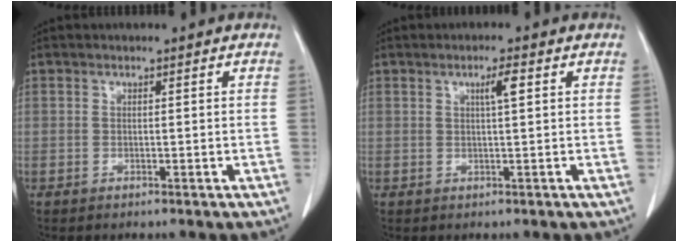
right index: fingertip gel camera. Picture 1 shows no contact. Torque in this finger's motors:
{"motor_torque": [0.07, 0.02, 0.03, 0.01]}